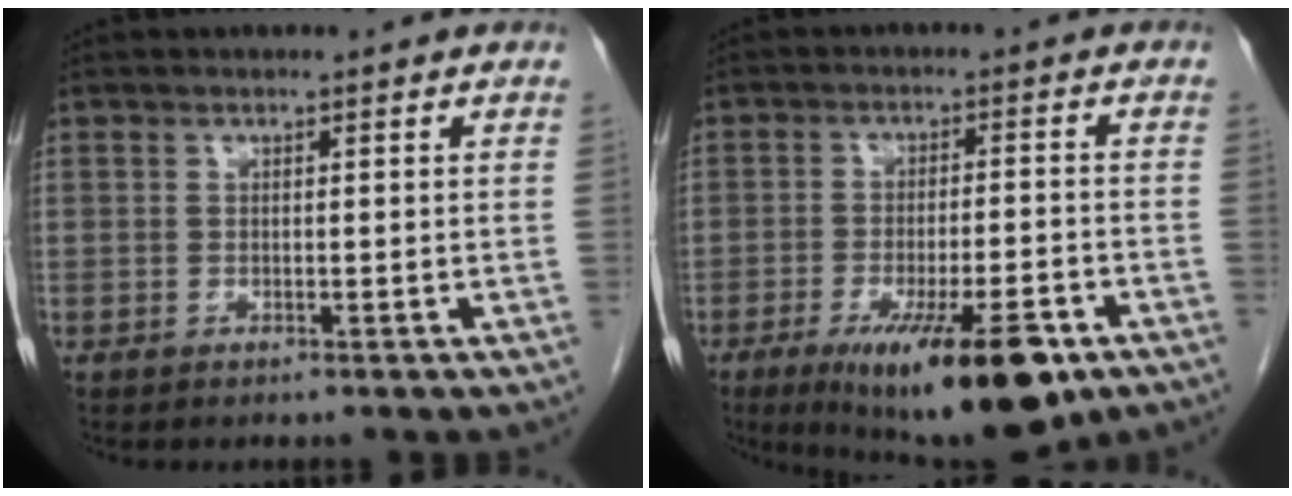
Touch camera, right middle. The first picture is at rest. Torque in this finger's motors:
{"motor_torque": [1.18, -0.96, 0.51, 0.13]}